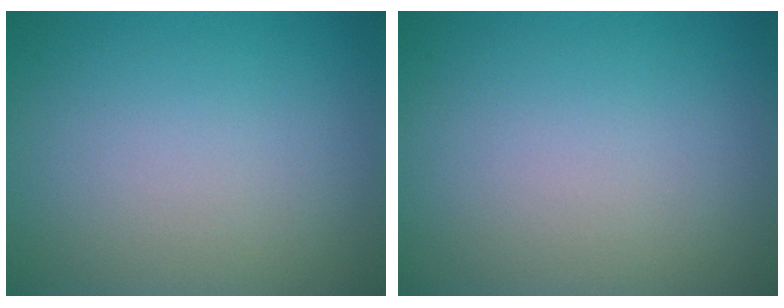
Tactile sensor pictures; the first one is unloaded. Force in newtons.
{"total": 0.0}